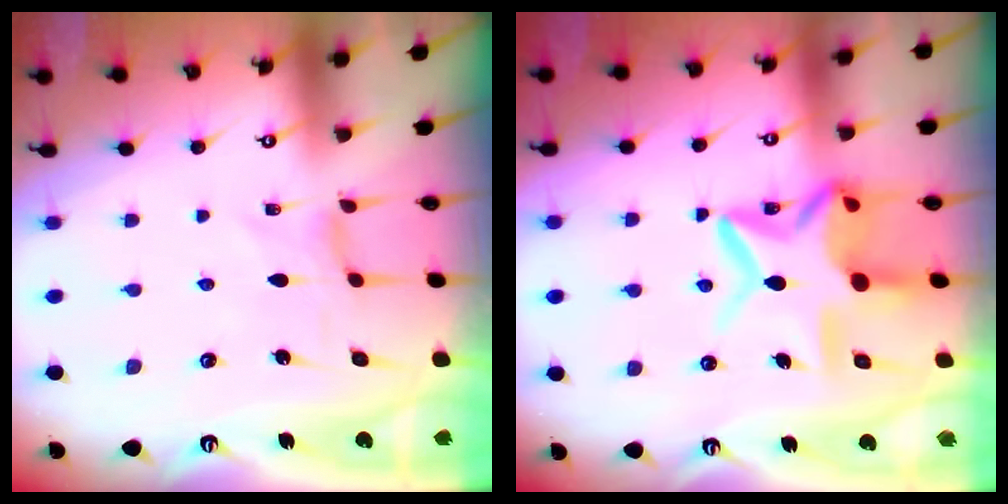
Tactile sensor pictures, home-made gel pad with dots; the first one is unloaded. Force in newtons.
{"total": 15.7, "press": 15.6, "slide": 1.2}